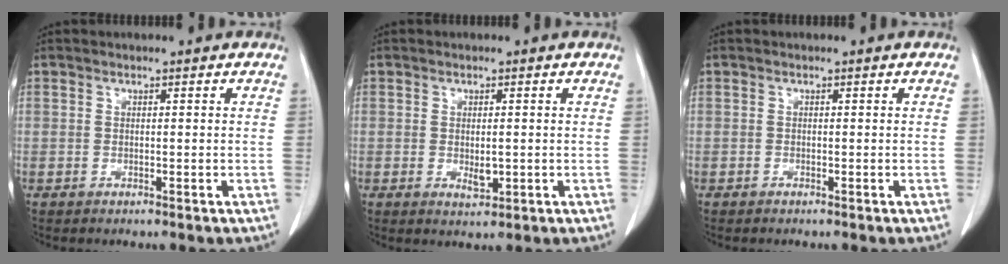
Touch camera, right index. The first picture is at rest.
{"total": 2.2, "force": [-0.2, 0.9, 2.0], "torque": [-0.036, -0.003, 0.004]}
{"total": 0.0}